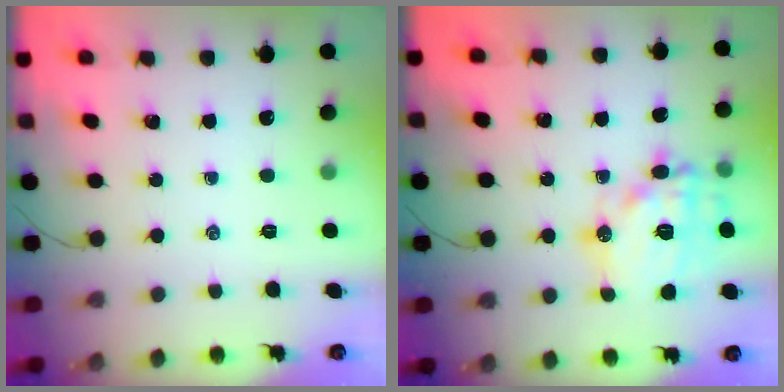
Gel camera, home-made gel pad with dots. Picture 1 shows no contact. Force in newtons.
{"total": 17.5, "press": 17.4, "slide": 1.7}